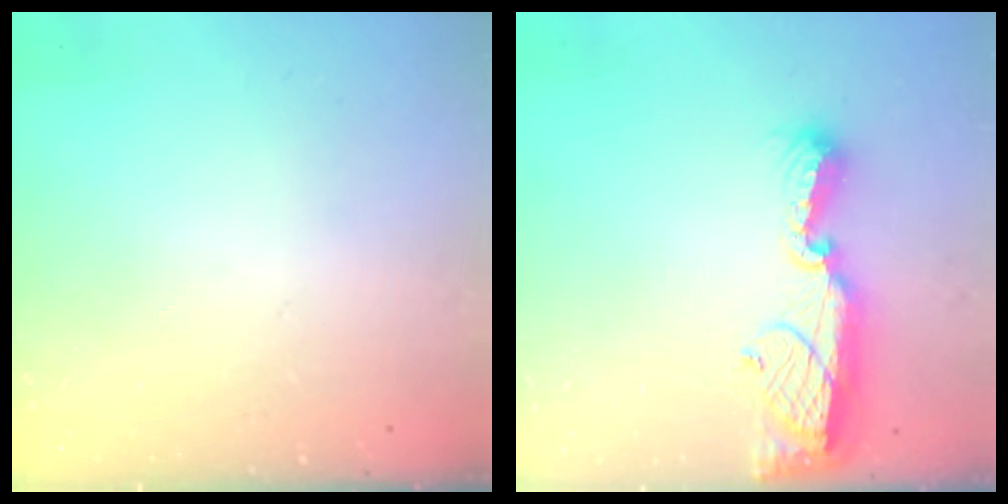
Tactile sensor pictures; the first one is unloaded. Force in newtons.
{"total": 13.3, "press": 12.2, "slide": 5.5}